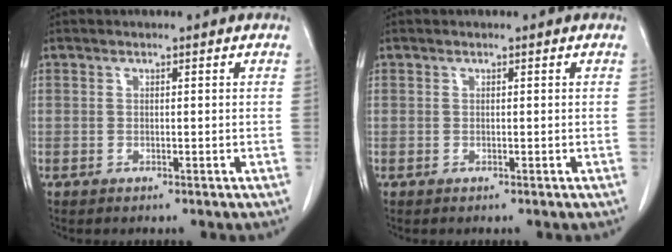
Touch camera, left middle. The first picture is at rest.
{"total": 0.0}